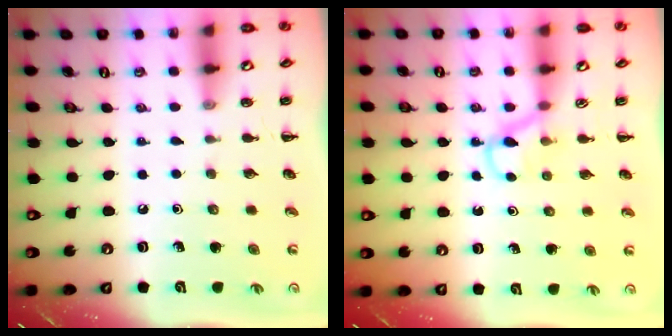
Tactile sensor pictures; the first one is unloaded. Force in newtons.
{"total": 3.3, "press": 3.1, "slide": 1.1}